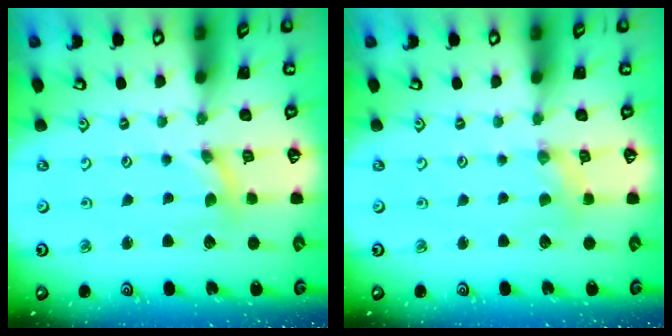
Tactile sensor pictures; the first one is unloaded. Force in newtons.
{"total": 2.4, "press": 2.4, "slide": 0.4}